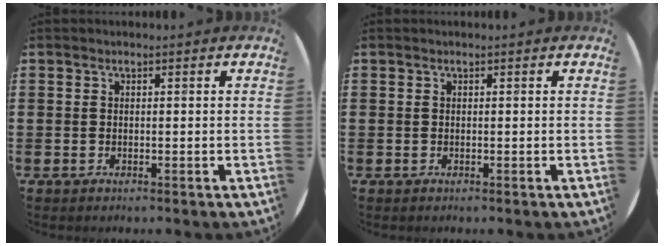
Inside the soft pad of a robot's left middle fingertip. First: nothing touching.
{"total": 0.0}